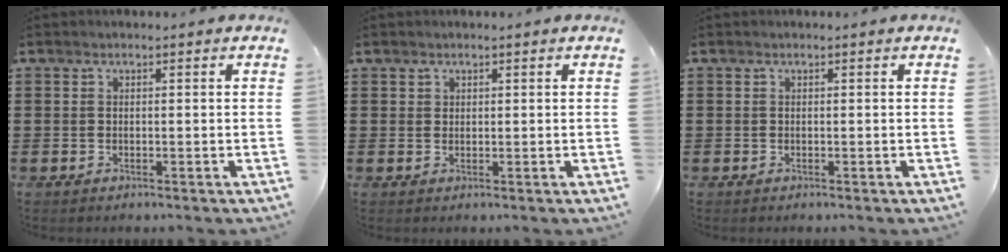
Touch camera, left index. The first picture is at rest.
{"total": 1.0, "force": [0.7, 0.7, 0.1], "torque": [-0.004, 0.001, 0.015]}
{"total": 0.0}